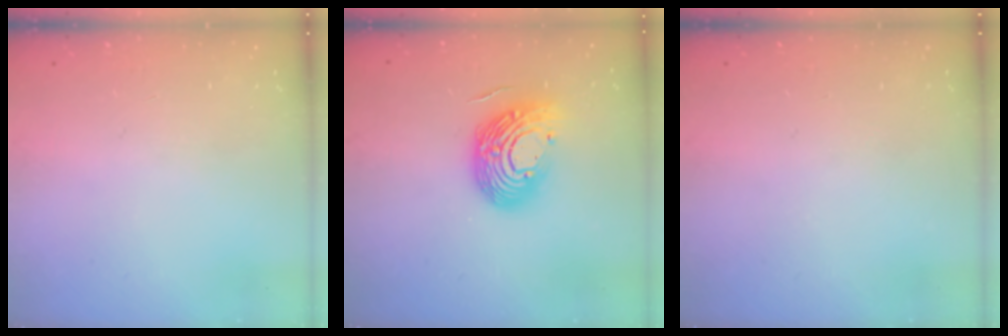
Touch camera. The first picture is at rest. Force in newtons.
{"total": 15.4, "press": 15.3, "slide": 1.4}
{"total": 0.0}